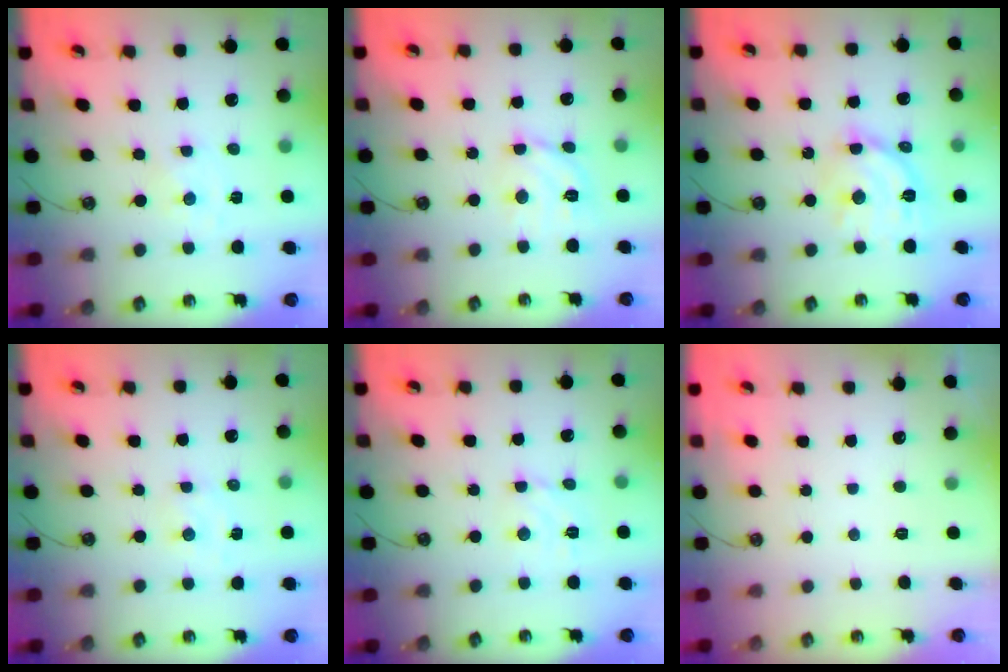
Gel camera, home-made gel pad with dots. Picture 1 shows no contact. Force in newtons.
{"total": 11.5, "press": 11.5, "slide": 0.9}
{"total": 13.9, "press": 13.9, "slide": 1.2}
{"total": 2.7, "press": 2.7, "slide": 0.4}
{"total": 3.7, "press": 3.7, "slide": 0.4}
{"total": 0.0}